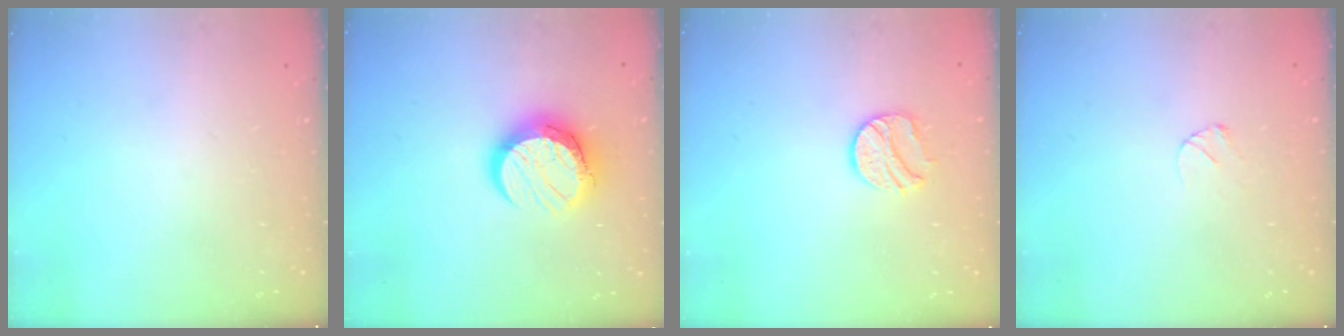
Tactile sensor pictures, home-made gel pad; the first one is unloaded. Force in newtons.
{"total": 12.3, "press": 12.3, "slide": 0.9}
{"total": 9.8, "press": 9.8, "slide": 0.7}
{"total": 3.2, "press": 3.2, "slide": 0.3}